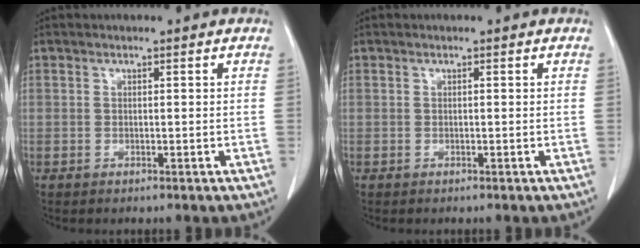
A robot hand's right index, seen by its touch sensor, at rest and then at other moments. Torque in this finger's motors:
{"motor_torque": [0.07, -0.02, 0.04, 0.01]}